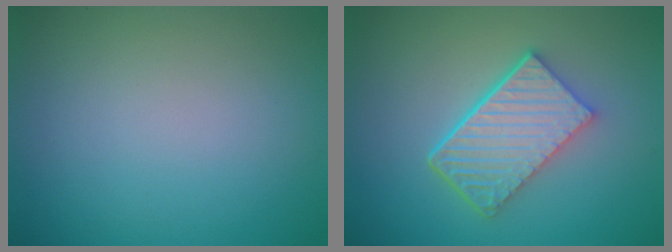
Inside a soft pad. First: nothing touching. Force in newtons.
{"total": 6.1, "press": 4.4, "slide": 4.2}